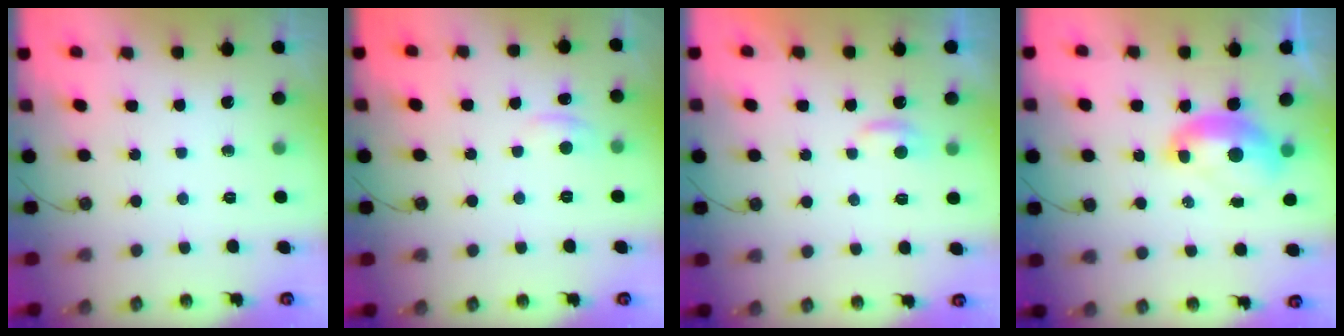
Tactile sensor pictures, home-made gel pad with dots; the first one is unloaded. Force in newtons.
{"total": 0.7, "press": 0.1, "slide": 0.7}
{"total": 1.9, "press": 1.9, "slide": 0.4}
{"total": 2.0, "press": 1.9, "slide": 0.7}